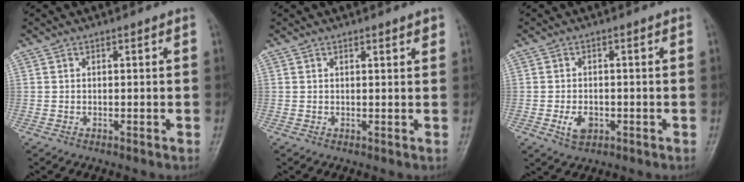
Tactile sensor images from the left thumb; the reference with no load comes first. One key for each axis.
{"total": 1.5, "fx": 1.1, "fy": 0.3, "fz": 1.1, "tx": -0.013, "ty": -0.005, "tz": 0.013}
{"total": 3.8, "fx": -1.2, "fy": 2.6, "fz": 2.6, "tx": -0.043, "ty": 0.000, "tz": -0.017}